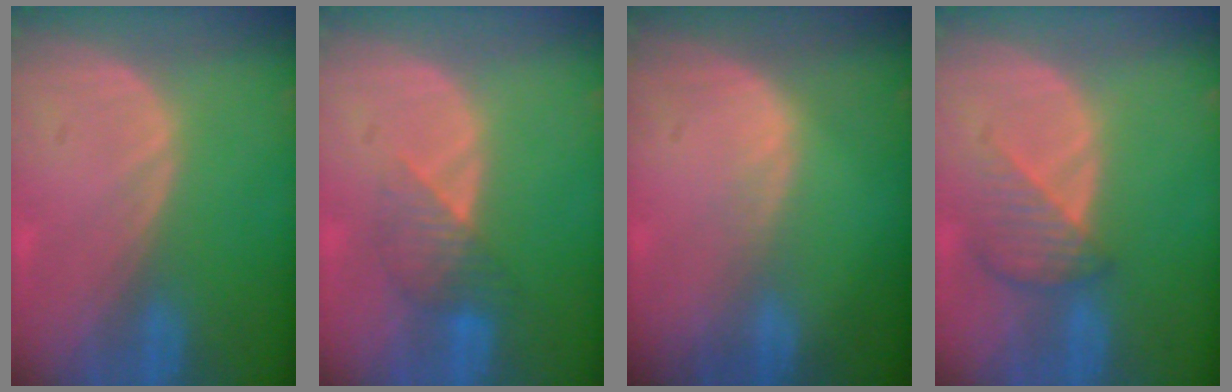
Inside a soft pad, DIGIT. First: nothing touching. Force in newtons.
{"total": 3.9, "press": 3.8, "slide": 1.1}
{"total": 0.9, "press": 0.9, "slide": 0.1}
{"total": 4.5, "press": 4.1, "slide": 1.7}